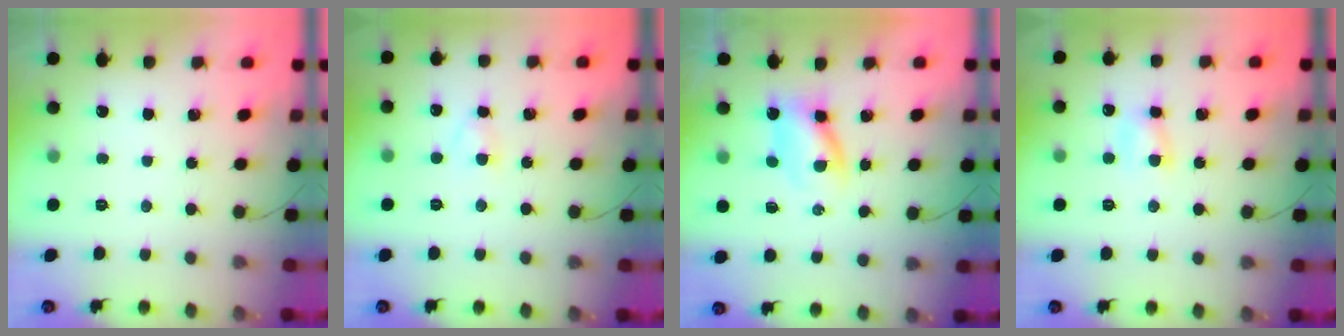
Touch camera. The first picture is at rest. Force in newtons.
{"total": 2.4, "press": 2.2, "slide": 1.1}
{"total": 2.8, "press": 2.7, "slide": 0.7}
{"total": 5.0, "press": 4.9, "slide": 1.0}